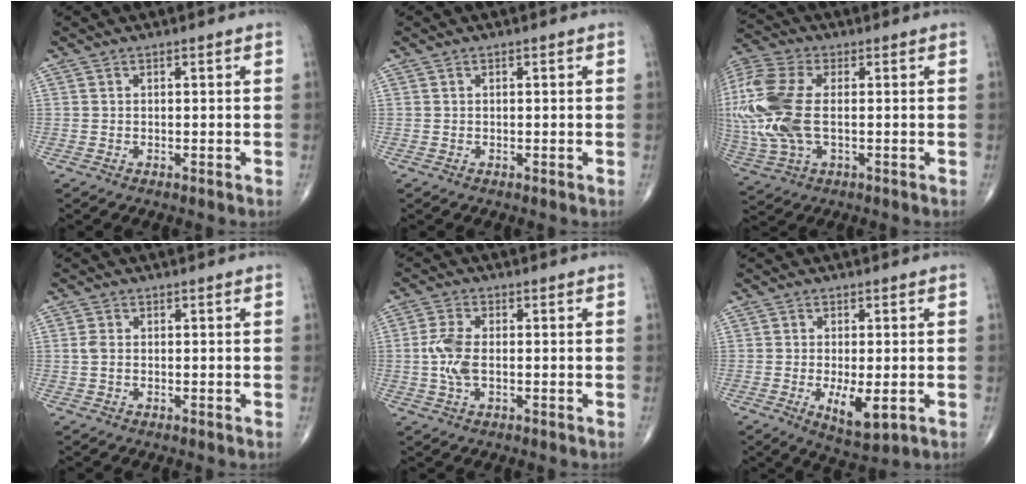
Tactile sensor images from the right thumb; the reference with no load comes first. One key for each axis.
{"total": 0.0}
{"total": 19.2, "fx": 0.4, "fy": 10.7, "fz": 15.9, "tx": -0.409, "ty": 0.001, "tz": 0.012}
{"total": 1.7, "fx": 0.0, "fy": 1.1, "fz": 1.3, "tx": -0.033, "ty": 0.002, "tz": -0.001}
{"total": 5.6, "fx": -0.4, "fy": 2.7, "fz": 4.9, "tx": -0.121, "ty": 0.004, "tz": -0.009}
{"total": 6.9, "fx": -1.7, "fy": 2.6, "fz": 6.1, "tx": -0.102, "ty": -0.017, "tz": -0.020}